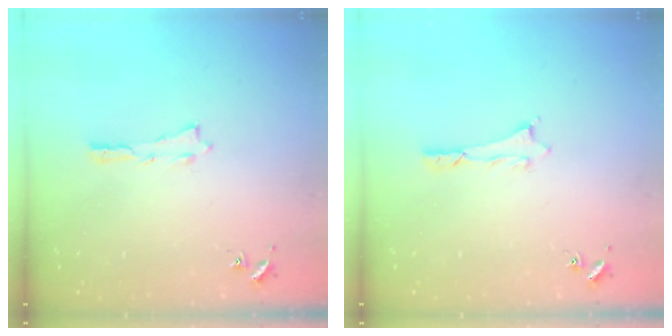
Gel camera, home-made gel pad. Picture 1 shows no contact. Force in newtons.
{"total": 0.6, "press": 0.5, "slide": 0.2}